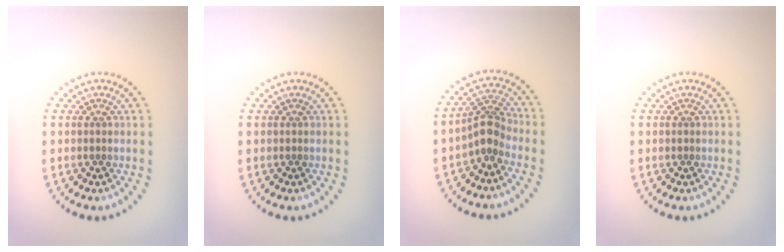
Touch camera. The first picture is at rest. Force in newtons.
{"total": 0.0}
{"total": 3.0, "press": 2.1, "slide": 2.1}
{"total": 0.0}